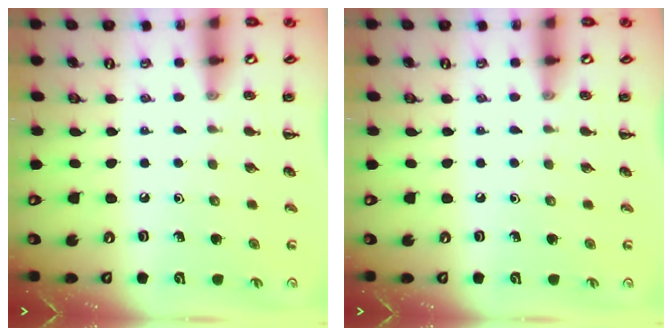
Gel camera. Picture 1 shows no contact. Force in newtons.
{"total": 0.0}